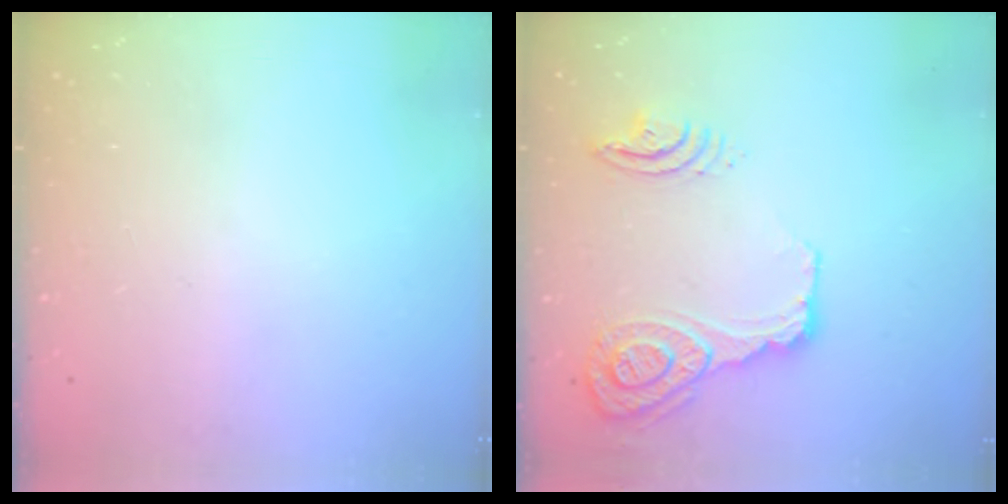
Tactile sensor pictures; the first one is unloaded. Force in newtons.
{"total": 17.7, "press": 17.1, "slide": 4.4}